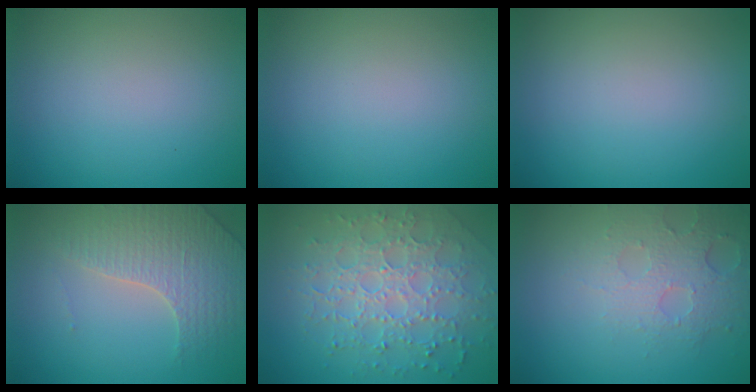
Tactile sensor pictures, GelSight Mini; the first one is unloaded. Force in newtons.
{"total": 0.0}
{"total": 0.0}
{"total": 3.3, "press": 3.2, "slide": 0.9}
{"total": 7.2, "press": 5.2, "slide": 5.0}
{"total": 3.6, "press": 3.2, "slide": 1.8}